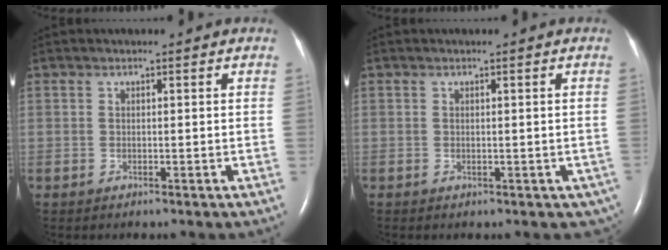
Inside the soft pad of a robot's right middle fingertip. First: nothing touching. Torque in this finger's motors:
{"motor_torque": [0.03, -0.02, 0.10, 0.02]}